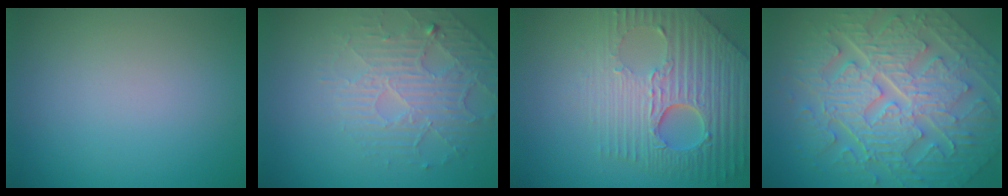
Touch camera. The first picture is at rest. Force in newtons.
{"total": 4.5, "press": 3.3, "slide": 3.1}
{"total": 9.1, "press": 6.2, "slide": 6.7}
{"total": 11.0, "press": 7.5, "slide": 8.0}